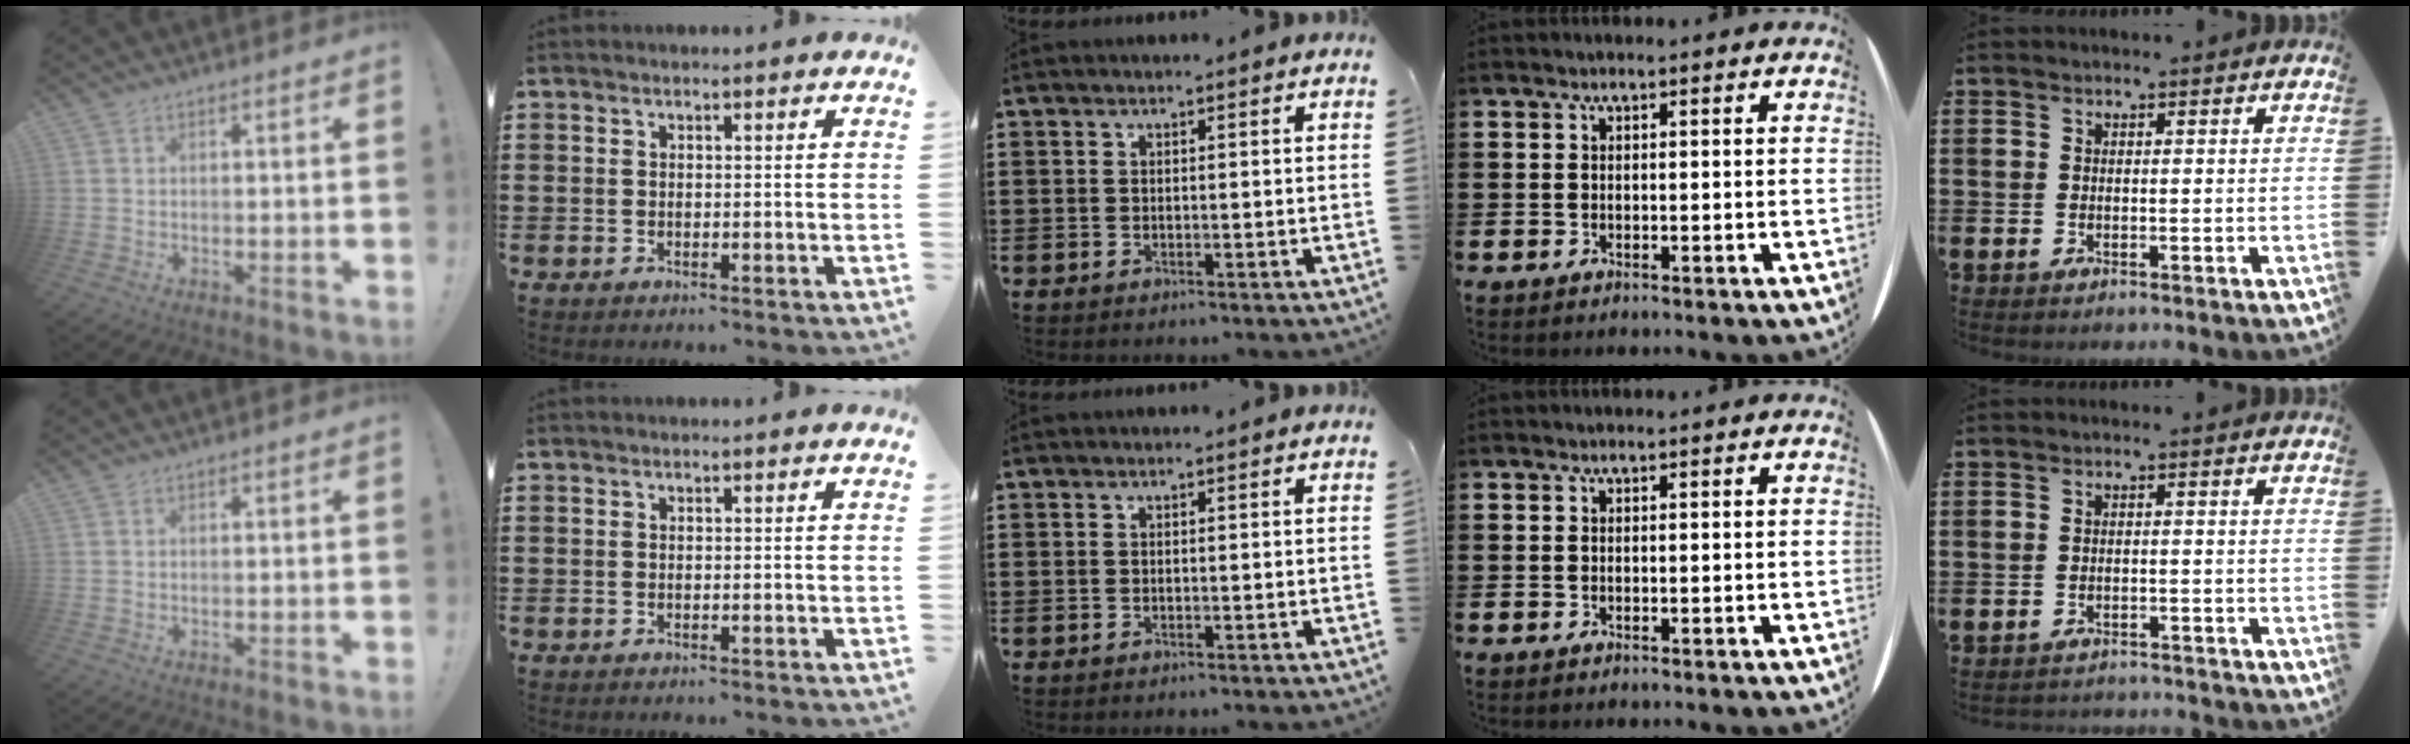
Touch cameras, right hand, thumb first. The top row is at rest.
{"little": {"total": 1.3, "force": [-1.3, 0.0, -0.1], "torque": [-0.003, 0.002, -0.028]}}